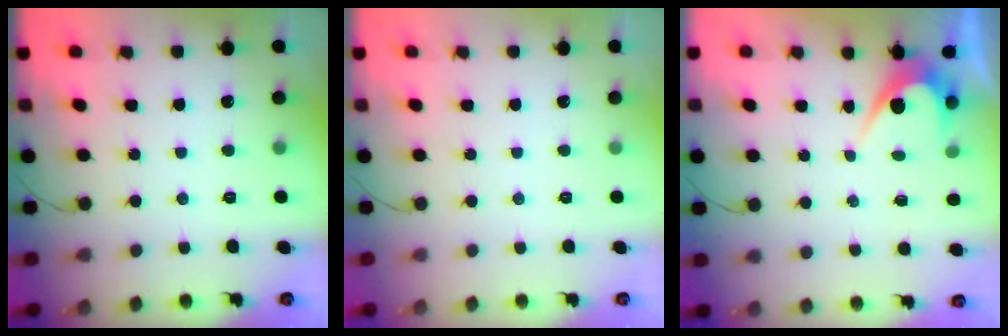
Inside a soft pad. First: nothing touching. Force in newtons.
{"total": 0.0}
{"total": 4.0, "press": 4.0, "slide": 0.2}